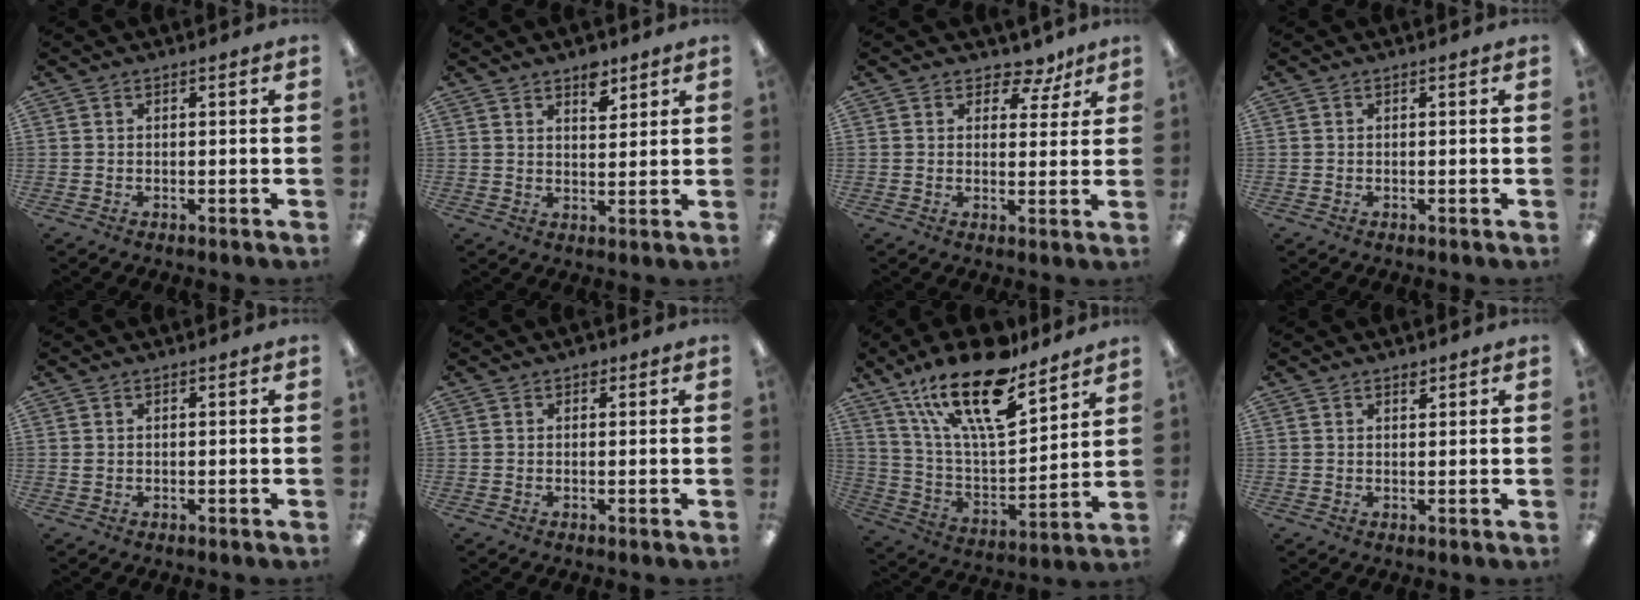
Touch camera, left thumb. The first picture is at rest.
{"total": 5.4, "force": [4.0, 2.6, 2.5], "torque": [-0.019, -0.026, 0.066]}
{"total": 5.6, "force": [4.0, 3.2, 2.3], "torque": [-0.018, -0.022, 0.066]}
{"total": 0.0}
{"total": 1.0, "force": [0.4, 0.7, 0.6], "torque": [-0.013, 0.003, 0.006]}
{"total": 1.5, "force": [0.8, 1.0, 0.8], "torque": [-0.008, 0.000, 0.013]}
{"total": 23.4, "force": [15.9, 8.0, 15.2], "torque": [-0.274, -0.096, 0.272]}
{"total": 1.7, "force": [1.4, 0.7, 0.8], "torque": [0.000, -0.008, 0.022]}